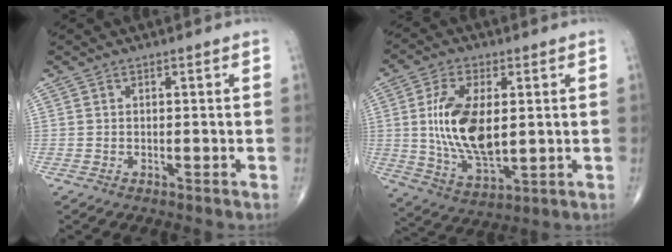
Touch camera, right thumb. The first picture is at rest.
{"total": 14.8, "force": [1.4, 7.4, 12.8], "torque": [-0.239, -0.017, 0.033]}